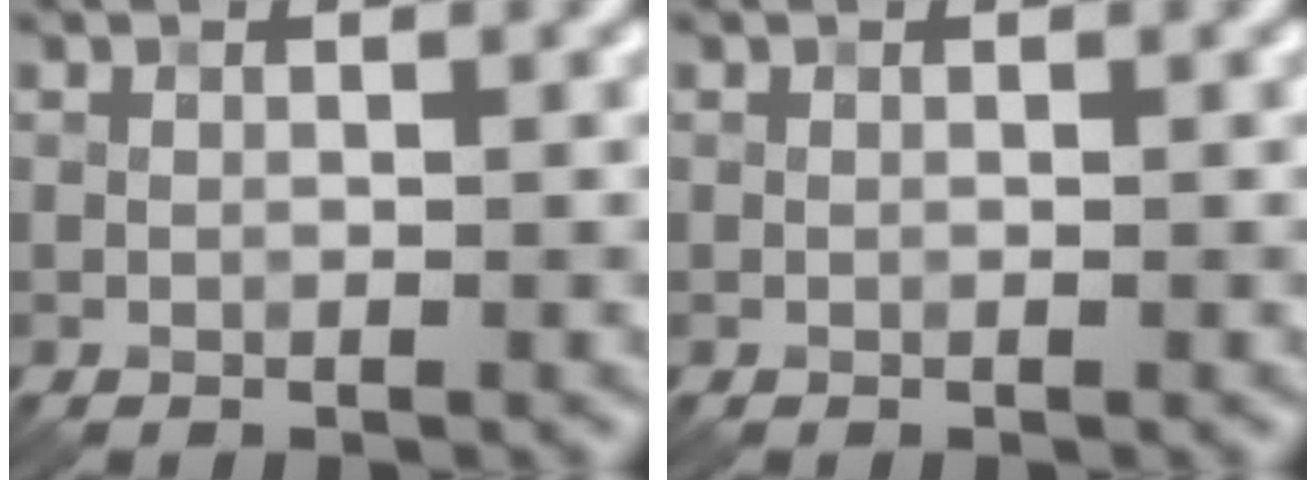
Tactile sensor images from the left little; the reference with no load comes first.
{"total": 0.0}